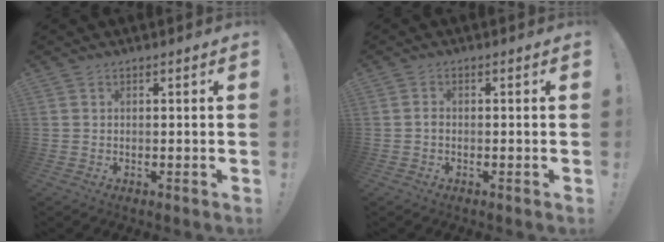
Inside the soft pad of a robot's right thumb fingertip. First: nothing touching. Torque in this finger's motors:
{"motor_torque": [0.32, -0.10, 0.09, -0.06, 0.00]}